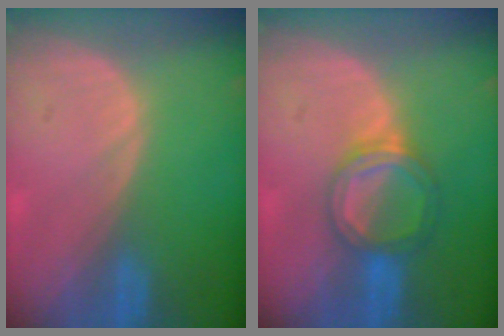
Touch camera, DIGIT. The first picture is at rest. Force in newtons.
{"total": 5.4, "press": 5.1, "slide": 1.6}